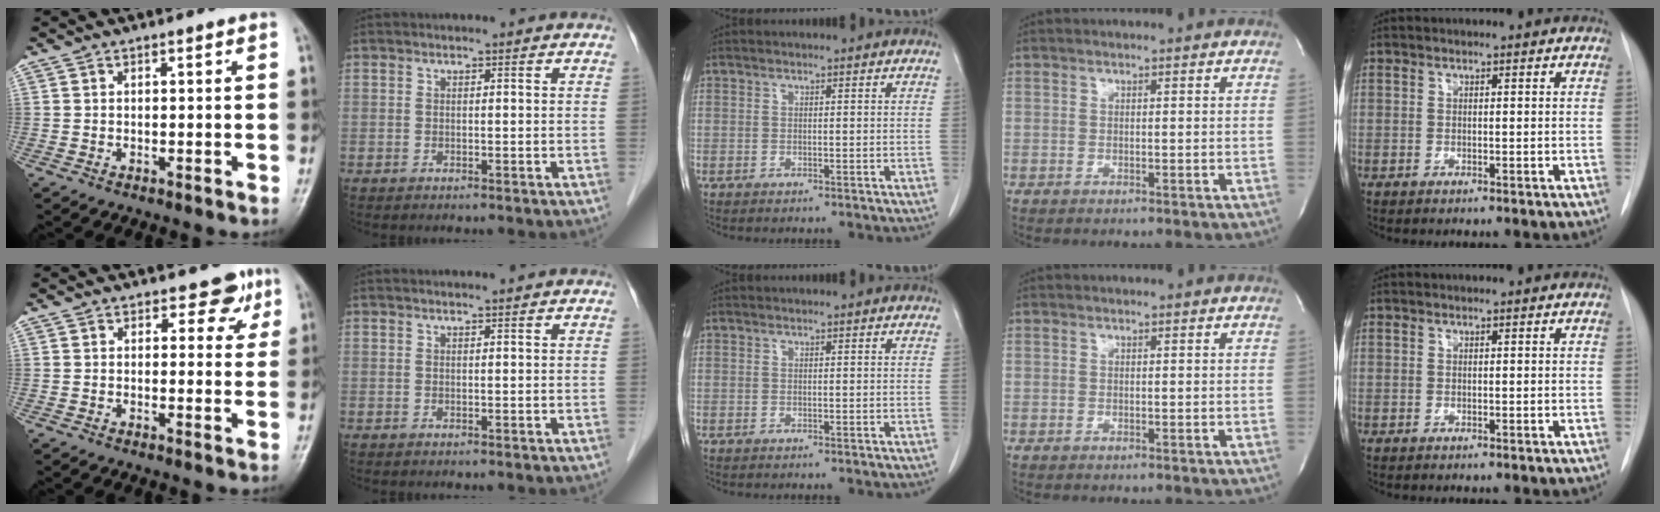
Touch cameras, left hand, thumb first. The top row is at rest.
{"thumb": {"total": 4.2, "force": [2.6, 2.9, 1.6], "torque": [0.014, -0.011, 0.028]}, "index": {"total": 1.0, "force": [1.0, -0.1, 0.3], "torque": [-0.006, 0.006, 0.017]}}